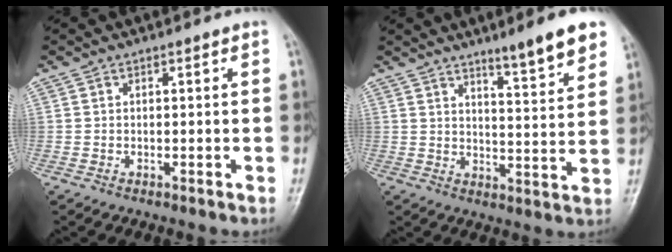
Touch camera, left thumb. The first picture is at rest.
{"total": 9.8, "force": [6.9, 1.2, 6.8], "torque": [-0.088, -0.043, 0.102]}